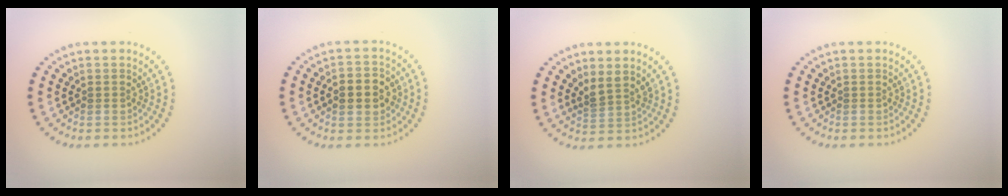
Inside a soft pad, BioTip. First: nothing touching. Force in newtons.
{"total": 3.4, "press": 3.4, "slide": 0.4}
{"total": 1.9, "press": 1.4, "slide": 1.3}
{"total": 0.0}